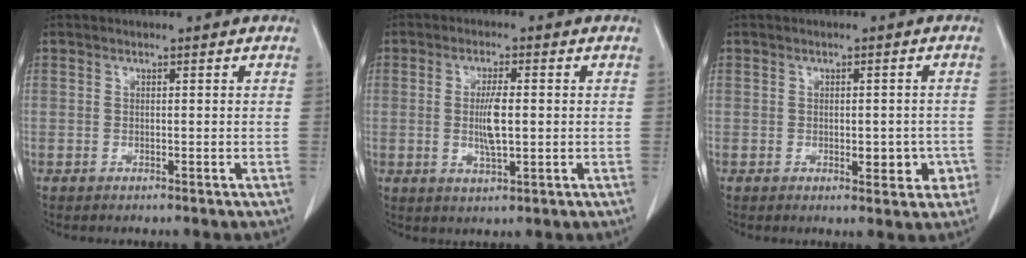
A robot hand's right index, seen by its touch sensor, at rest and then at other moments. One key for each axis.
{"total": 5.2, "fx": -0.2, "fy": 0.9, "fz": 5.1, "tx": -0.099, "ty": -0.004, "tz": -0.002}
{"total": 4.2, "fx": -1.4, "fy": 2.1, "fz": 3.4, "tx": -0.032, "ty": 0.002, "tz": -0.012}